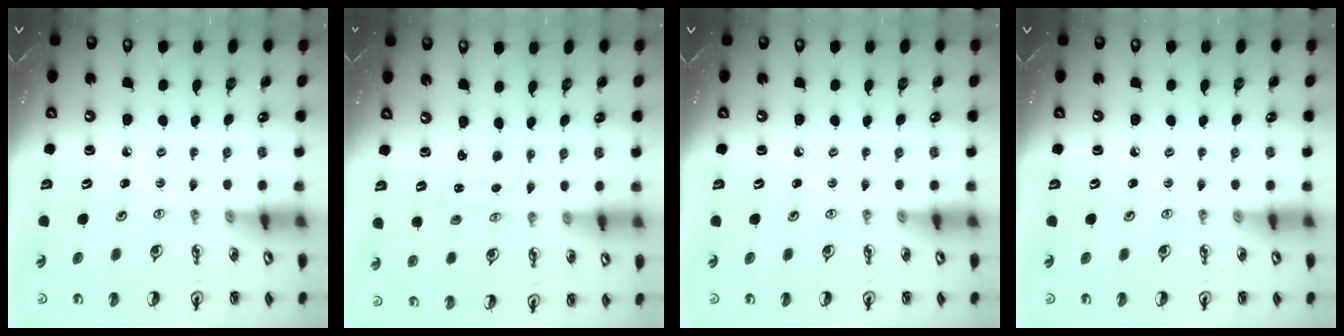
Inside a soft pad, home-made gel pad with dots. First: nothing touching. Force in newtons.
{"total": 0.0}
{"total": 0.0}
{"total": 0.0}